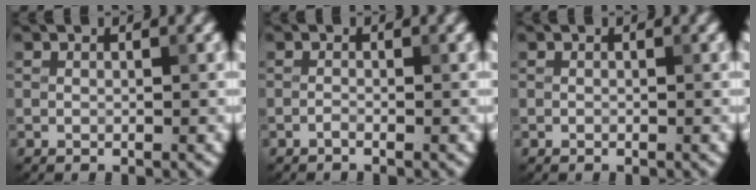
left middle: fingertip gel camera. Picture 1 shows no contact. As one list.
[{"total": 0.5, "force": [-0.4, 0.1, 0.3], "torque": [-0.006, 0.001, -0.010]}, {"total": 0.0}]